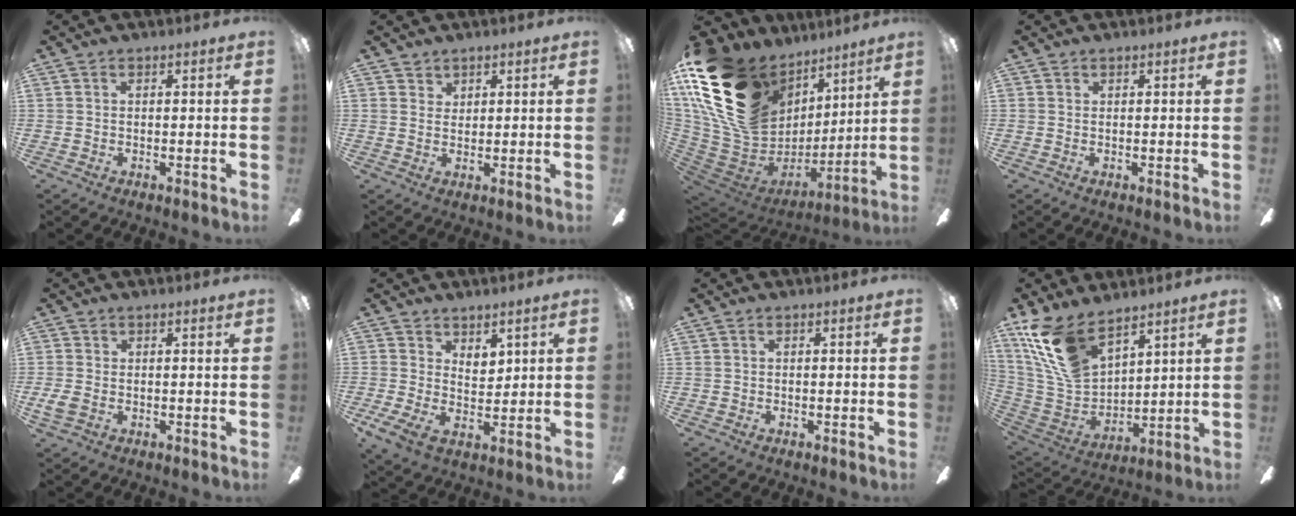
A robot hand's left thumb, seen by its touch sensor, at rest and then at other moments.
{"total": 1.9, "force": [1.7, 1.0, 0.0], "torque": [0.007, -0.007, 0.030]}
{"total": 25.2, "force": [10.9, 18.0, 13.8], "torque": [-0.292, -0.055, 0.234]}
{"total": 0.0}
{"total": 2.7, "force": [-0.3, 1.6, 2.1], "torque": [-0.043, -0.004, -0.009]}
{"total": 7.1, "force": [3.4, 4.7, 4.2], "torque": [-0.070, -0.020, 0.062]}
{"total": 0.0}
{"total": 17.0, "force": [11.4, 7.9, 9.8], "torque": [-0.248, -0.053, 0.214]}